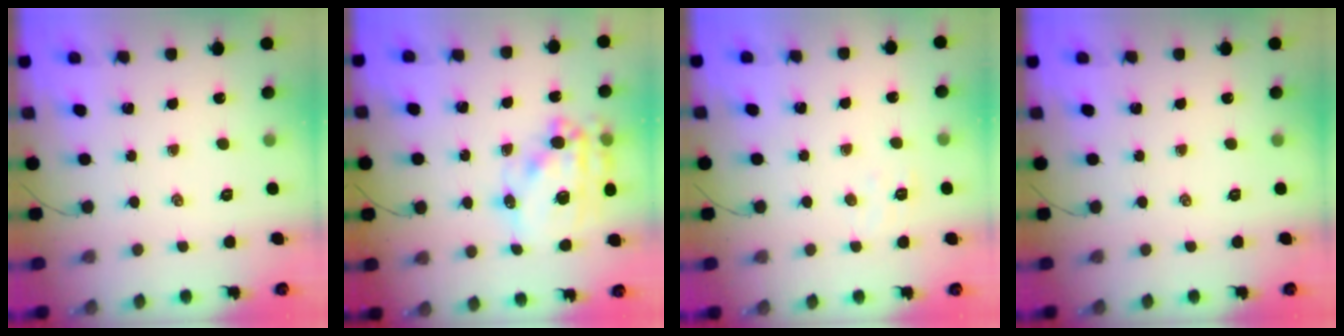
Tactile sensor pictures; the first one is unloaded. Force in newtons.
{"total": 19.0, "press": 18.6, "slide": 3.8}
{"total": 3.4, "press": 3.3, "slide": 1.1}
{"total": 0.0}